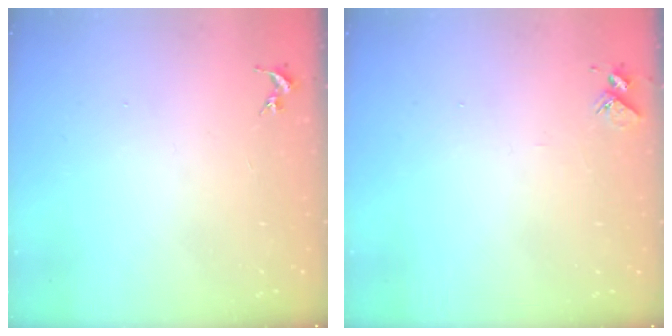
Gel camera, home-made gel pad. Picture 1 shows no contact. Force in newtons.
{"total": 5.4, "press": 5.3, "slide": 0.6}